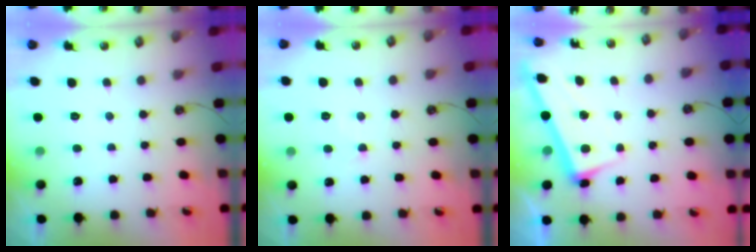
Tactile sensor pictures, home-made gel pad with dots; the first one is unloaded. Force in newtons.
{"total": 0.5, "press": 0.3, "slide": 0.4}
{"total": 2.5, "press": 2.4, "slide": 0.7}